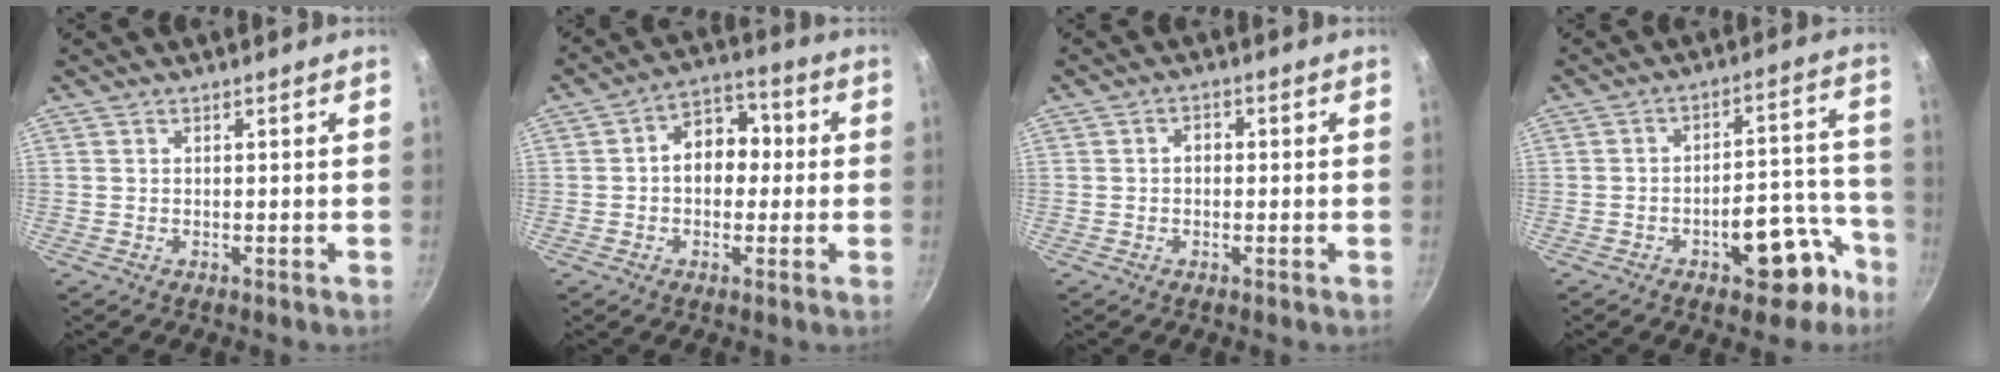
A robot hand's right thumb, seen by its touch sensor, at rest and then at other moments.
{"total": 9.7, "force": [0.4, 7.2, 6.5], "torque": [-0.045, 0.028, -0.009]}
{"total": 2.4, "force": [0.0, 1.8, 1.6], "torque": [-0.015, 0.010, -0.003]}
{"total": 12.9, "force": [-6.6, 6.5, 9.0], "torque": [-0.057, 0.070, -0.084]}